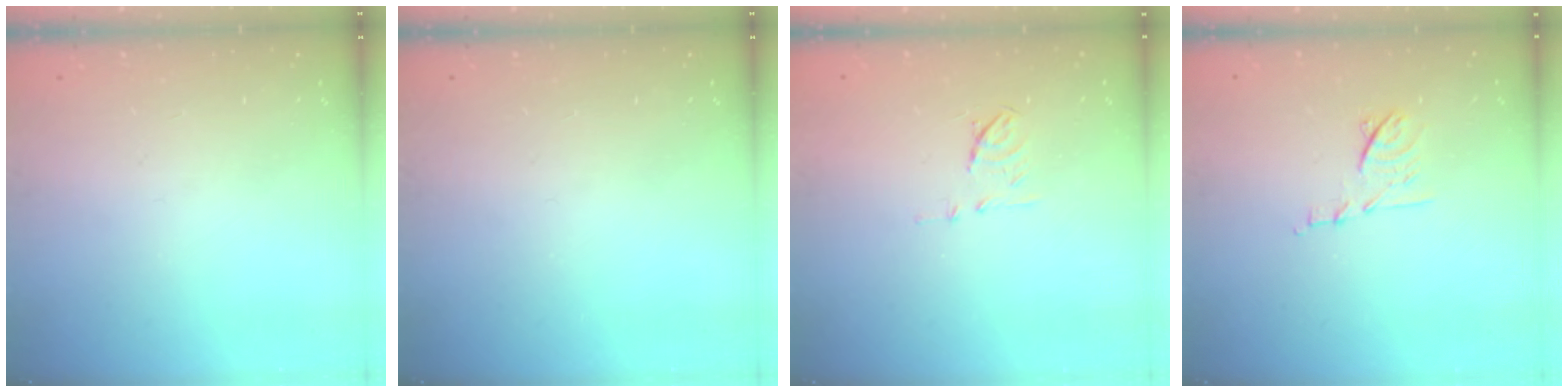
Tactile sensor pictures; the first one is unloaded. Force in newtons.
{"total": 0.0}
{"total": 6.7, "press": 6.6, "slide": 0.9}
{"total": 8.2, "press": 8.2, "slide": 0.8}